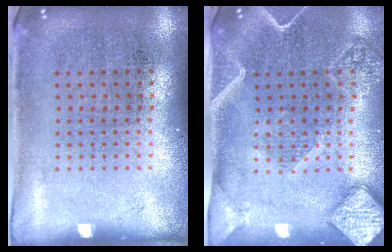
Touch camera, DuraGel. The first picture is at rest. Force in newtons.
{"total": 2.6, "press": 2.2, "slide": 1.3}